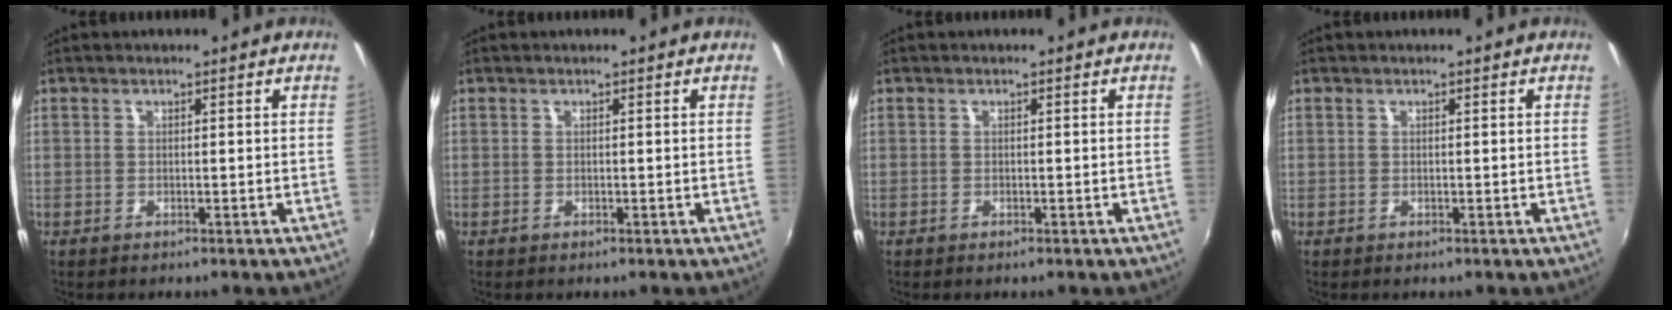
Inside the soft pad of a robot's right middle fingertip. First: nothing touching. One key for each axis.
{"total": 0.0}
{"total": 0.0}
{"total": 0.0}